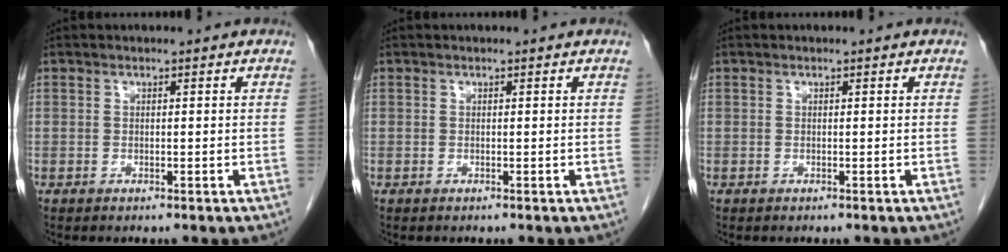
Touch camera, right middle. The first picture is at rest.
{"total": 0.0}
{"total": 0.0}